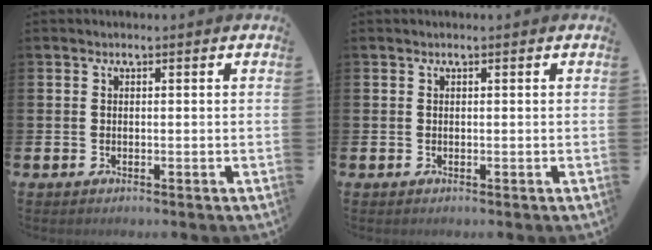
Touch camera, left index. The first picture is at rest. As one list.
[{"total": 0.0}]